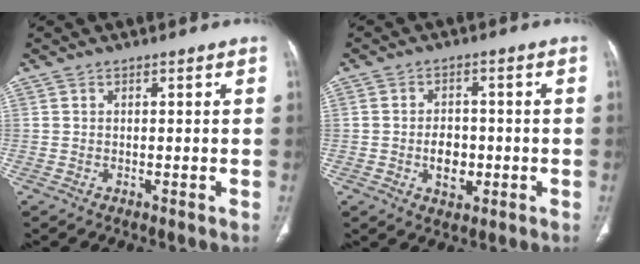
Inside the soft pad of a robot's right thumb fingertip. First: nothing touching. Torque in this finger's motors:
{"motor_torque": [0.26, 1.29, -0.13, 0.13, 0.01]}